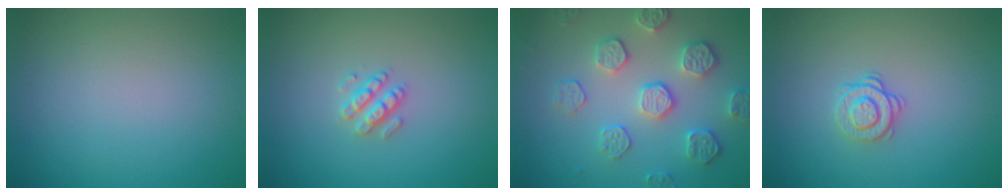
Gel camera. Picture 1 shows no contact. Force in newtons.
{"total": 2.1, "press": 2.0, "slide": 0.5}
{"total": 4.3, "press": 4.1, "slide": 1.3}
{"total": 1.7, "press": 1.3, "slide": 1.1}